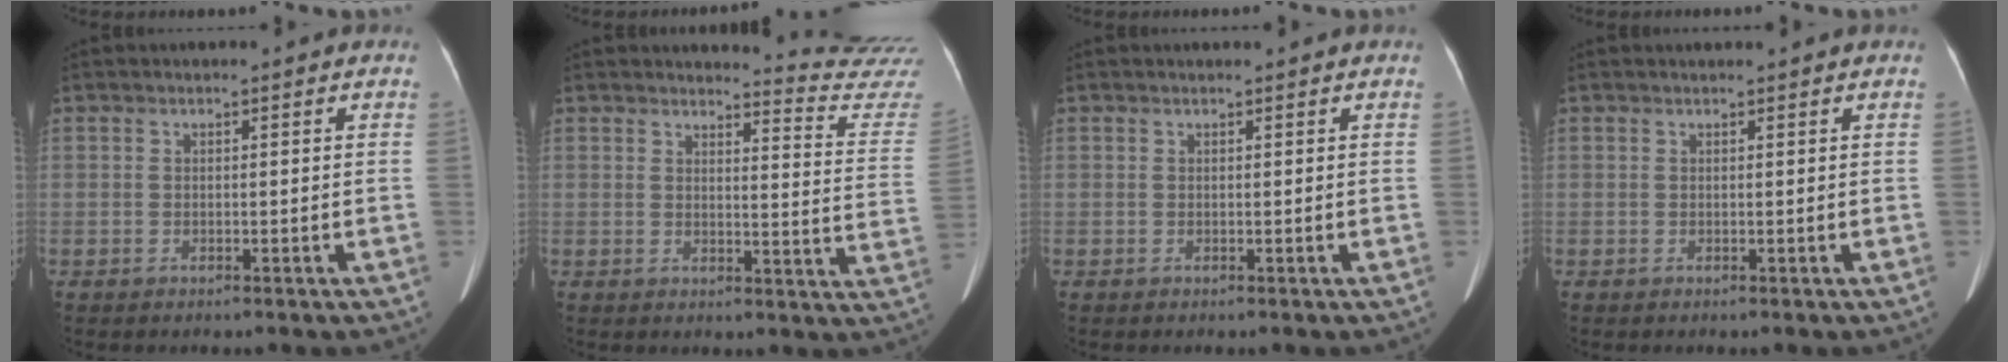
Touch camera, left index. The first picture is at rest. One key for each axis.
{"total": 13.4, "fx": 13.3, "fy": -1.7, "fz": -0.4, "tx": 0.009, "ty": -0.148, "tz": 0.123}
{"total": 0.8, "fx": 0.8, "fy": -0.1, "fz": 0.3, "tx": -0.005, "ty": 0.005, "tz": 0.017}
{"total": 1.4, "fx": 1.3, "fy": -0.3, "fz": 0.5, "tx": -0.010, "ty": 0.013, "tz": 0.022}